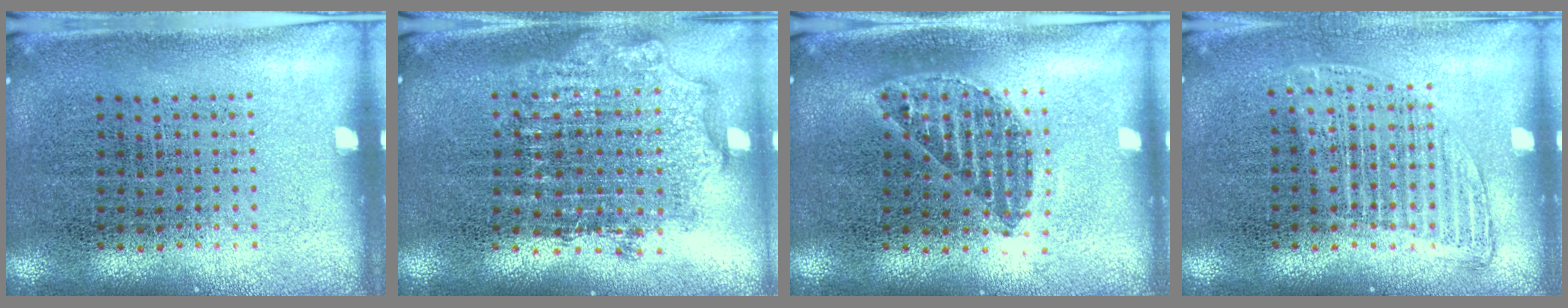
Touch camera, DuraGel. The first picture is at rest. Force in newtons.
{"total": 1.9, "press": 1.5, "slide": 1.1}
{"total": 1.2, "press": 1.0, "slide": 0.5}
{"total": 1.2, "press": 1.0, "slide": 0.6}